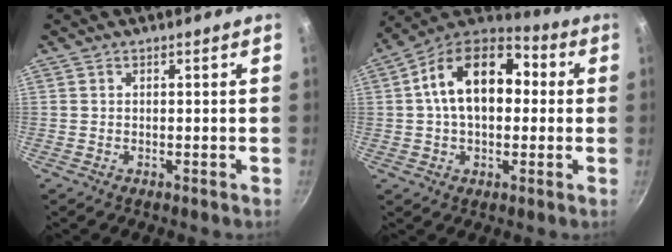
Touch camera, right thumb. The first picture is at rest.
{"total": 17.8, "force": [2.1, 11.7, 13.3], "torque": [-0.188, 0.034, 0.013]}